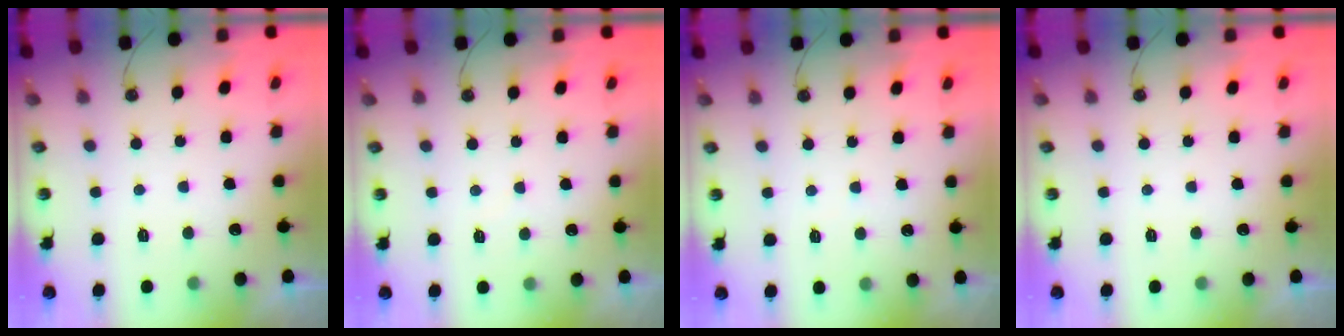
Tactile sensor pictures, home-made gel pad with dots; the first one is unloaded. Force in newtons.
{"total": 2.8, "press": 2.7, "slide": 0.5}
{"total": 2.4, "press": 2.3, "slide": 0.4}
{"total": 0.0}